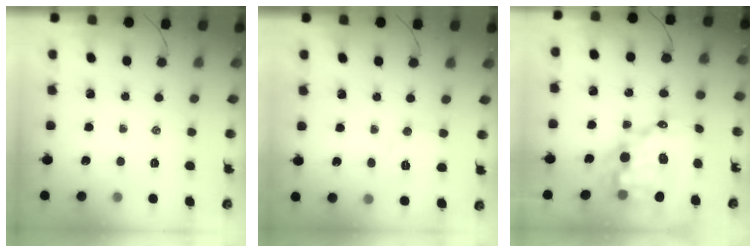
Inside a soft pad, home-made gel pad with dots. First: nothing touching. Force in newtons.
{"total": 5.1, "press": 5.0, "slide": 1.1}
{"total": 13.6, "press": 13.2, "slide": 3.3}